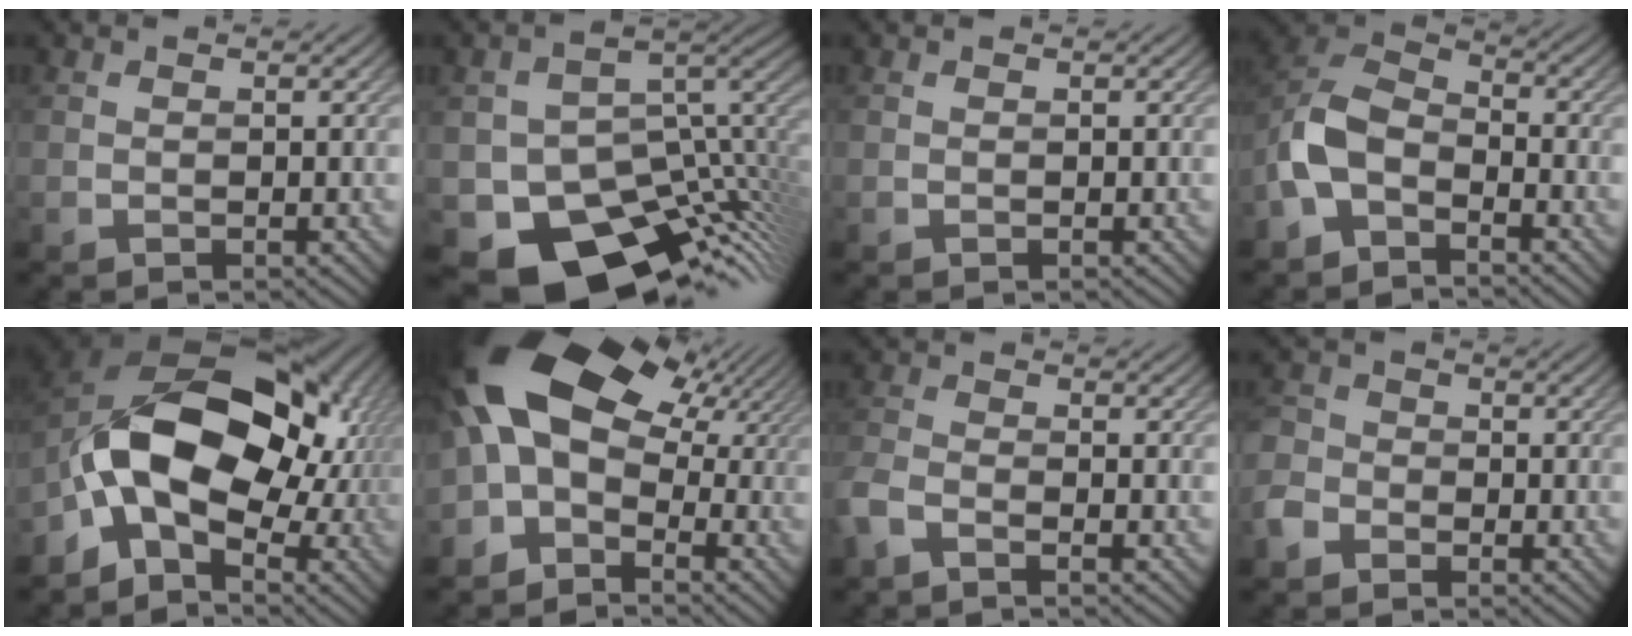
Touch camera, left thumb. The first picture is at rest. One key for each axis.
{"total": 14.4, "fx": -7.6, "fy": 8.6, "fz": 8.7, "tx": -0.135, "ty": -0.038, "tz": -0.107}
{"total": 0.0}
{"total": 7.9, "fx": -4.2, "fy": 4.3, "fz": 5.1, "tx": -0.112, "ty": 0.007, "tz": -0.102}
{"total": 16.2, "fx": -1.9, "fy": 10.9, "fz": 11.8, "tx": -0.185, "ty": -0.001, "tz": -0.043}
{"total": 13.5, "fx": 0.6, "fy": 8.5, "fz": 10.5, "tx": -0.218, "ty": -0.001, "tz": -0.001}
{"total": 3.7, "fx": -2.8, "fy": 1.1, "fz": 2.2, "tx": -0.055, "ty": -0.010, "tz": -0.072}
{"total": 3.5, "fx": -2.3, "fy": 2.5, "fz": 0.9, "tx": -0.031, "ty": 0.002, "tz": -0.061}